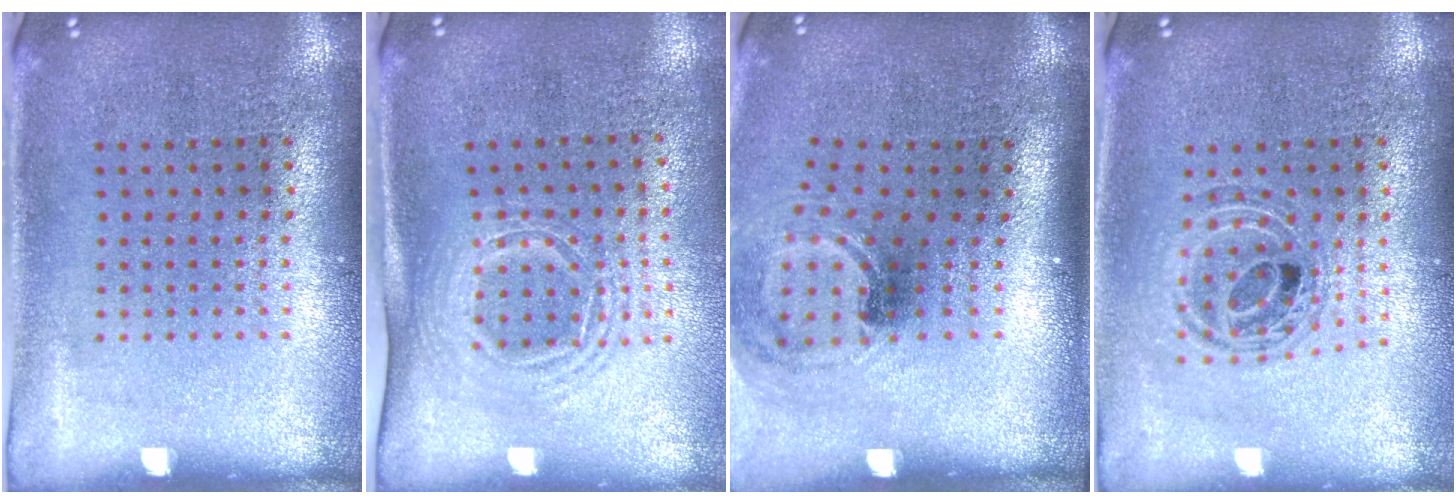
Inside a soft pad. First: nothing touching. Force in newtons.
{"total": 1.6, "press": 1.2, "slide": 1.0}
{"total": 1.5, "press": 1.1, "slide": 0.9}
{"total": 0.9, "press": 0.9, "slide": 0.2}